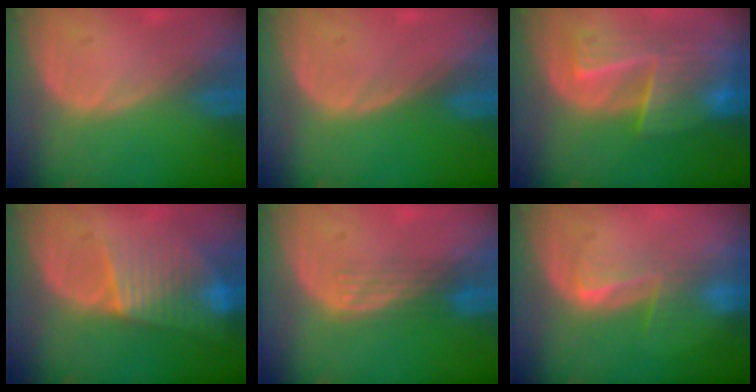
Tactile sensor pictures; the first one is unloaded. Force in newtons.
{"total": 0.0}
{"total": 9.5, "press": 8.4, "slide": 4.5}
{"total": 7.3, "press": 7.0, "slide": 2.2}
{"total": 2.9, "press": 2.8, "slide": 1.0}
{"total": 4.0, "press": 3.7, "slide": 1.6}